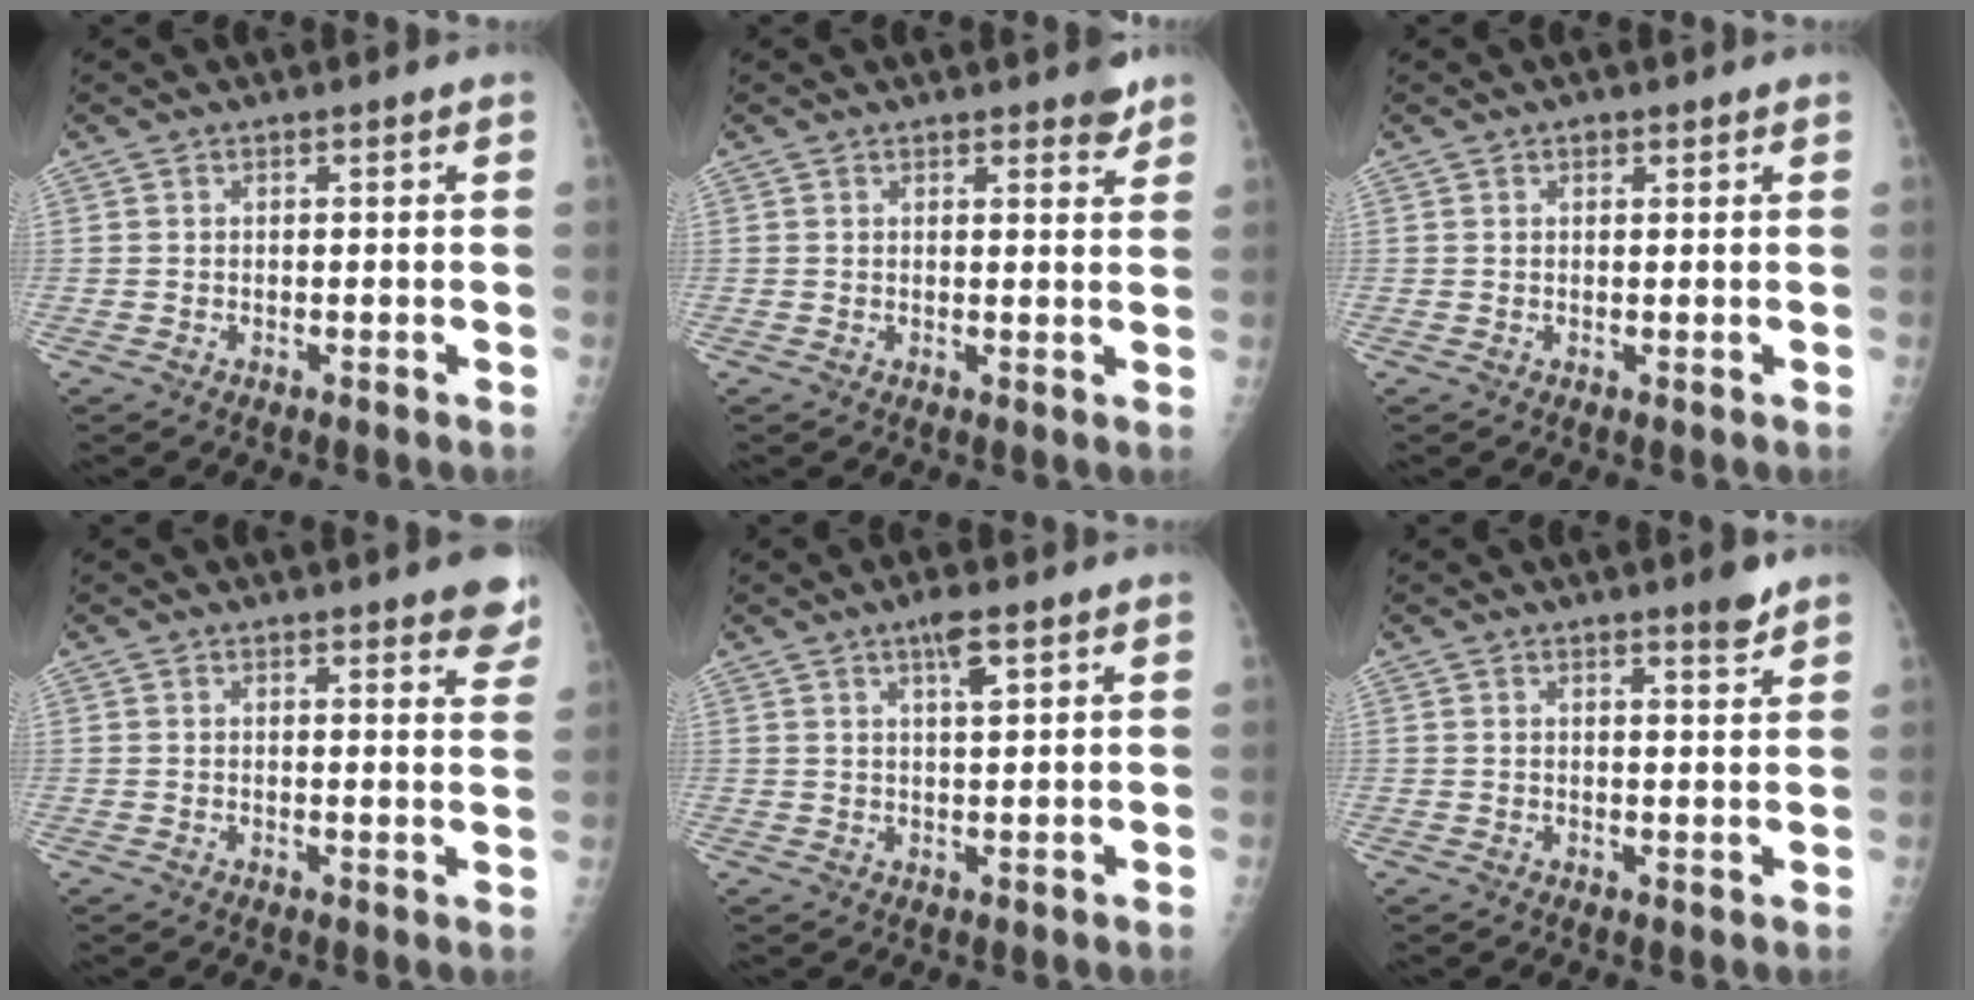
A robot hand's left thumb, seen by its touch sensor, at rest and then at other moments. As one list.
[{"total": 2.7, "force": [2.2, 0.8, 1.4], "torque": [-0.005, -0.014, 0.025]}, {"total": 0.8, "force": [0.5, 0.4, 0.4], "torque": [-0.001, -0.002, 0.005]}, {"total": 8.0, "force": [6.1, 1.8, 4.8], "torque": [-0.031, -0.025, 0.060]}, {"total": 3.9, "force": [2.2, 0.6, 3.2], "torque": [-0.054, -0.007, 0.038]}, {"total": 3.0, "force": [2.3, 0.1, 1.8], "torque": [-0.022, -0.020, 0.033]}]